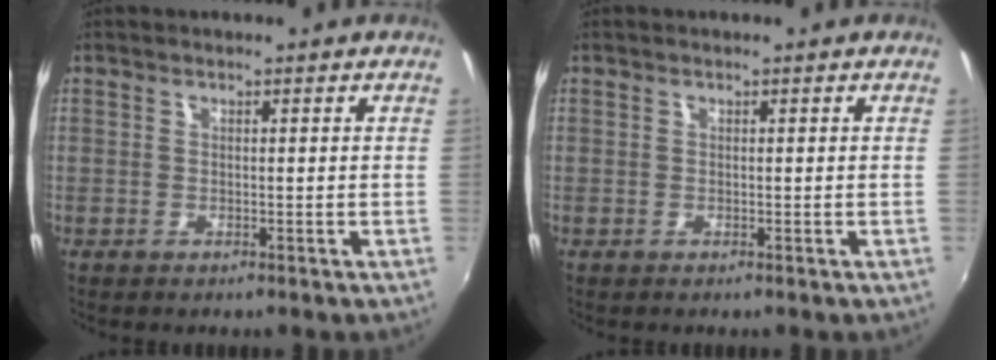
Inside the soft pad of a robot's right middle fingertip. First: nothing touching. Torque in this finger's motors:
{"motor_torque": [-0.22, -0.04, -0.02, 0.00]}